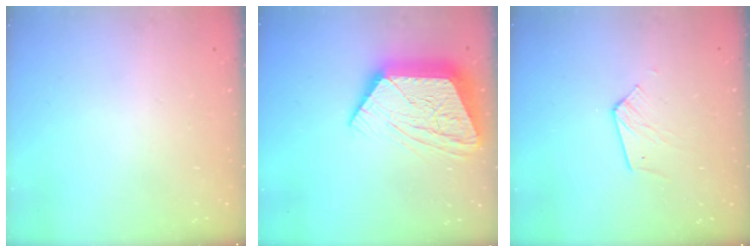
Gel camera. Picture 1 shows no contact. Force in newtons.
{"total": 19.1, "press": 19.0, "slide": 1.6}
{"total": 5.1, "press": 5.1, "slide": 0.5}